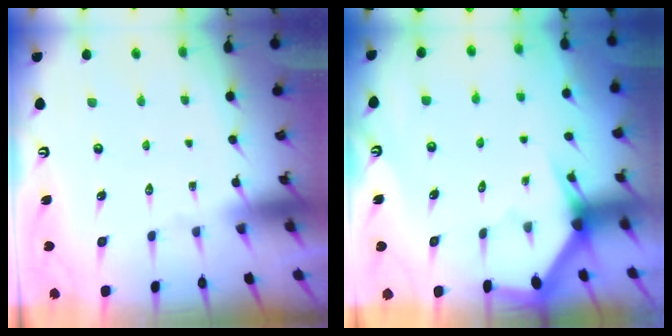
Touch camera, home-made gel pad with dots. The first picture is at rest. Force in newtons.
{"total": 3.2, "press": 3.2, "slide": 0.2}